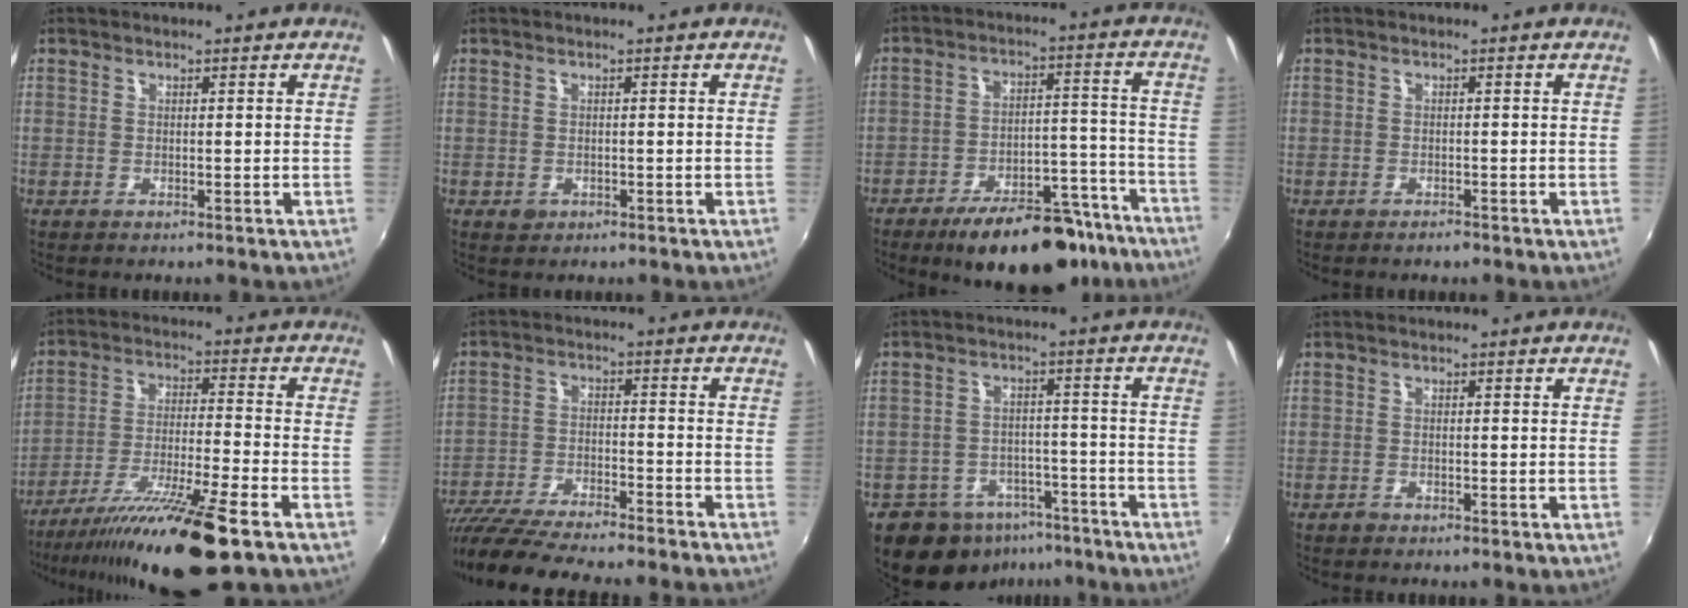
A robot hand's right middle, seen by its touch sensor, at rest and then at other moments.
{"total": 1.3, "force": [-0.5, 1.1, 0.4], "torque": [-0.007, -0.003, -0.006]}
{"total": 18.5, "force": [-14.5, 7.3, 8.9], "torque": [-0.134, 0.030, -0.185]}
{"total": 1.1, "force": [-0.9, 0.6, 0.2], "torque": [-0.006, 0.001, -0.014]}
{"total": 16.7, "force": [-12.2, 0.0, 11.4], "torque": [-0.219, -0.026, -0.208]}
{"total": 18.8, "force": [-16.5, 1.7, 8.8], "torque": [-0.174, -0.039, -0.267]}
{"total": 11.5, "force": [-8.1, 7.2, 3.8], "torque": [-0.091, 0.013, -0.104]}
{"total": 0.8, "force": [-0.7, 0.4, 0.0], "torque": [-0.002, 0.000, -0.014]}